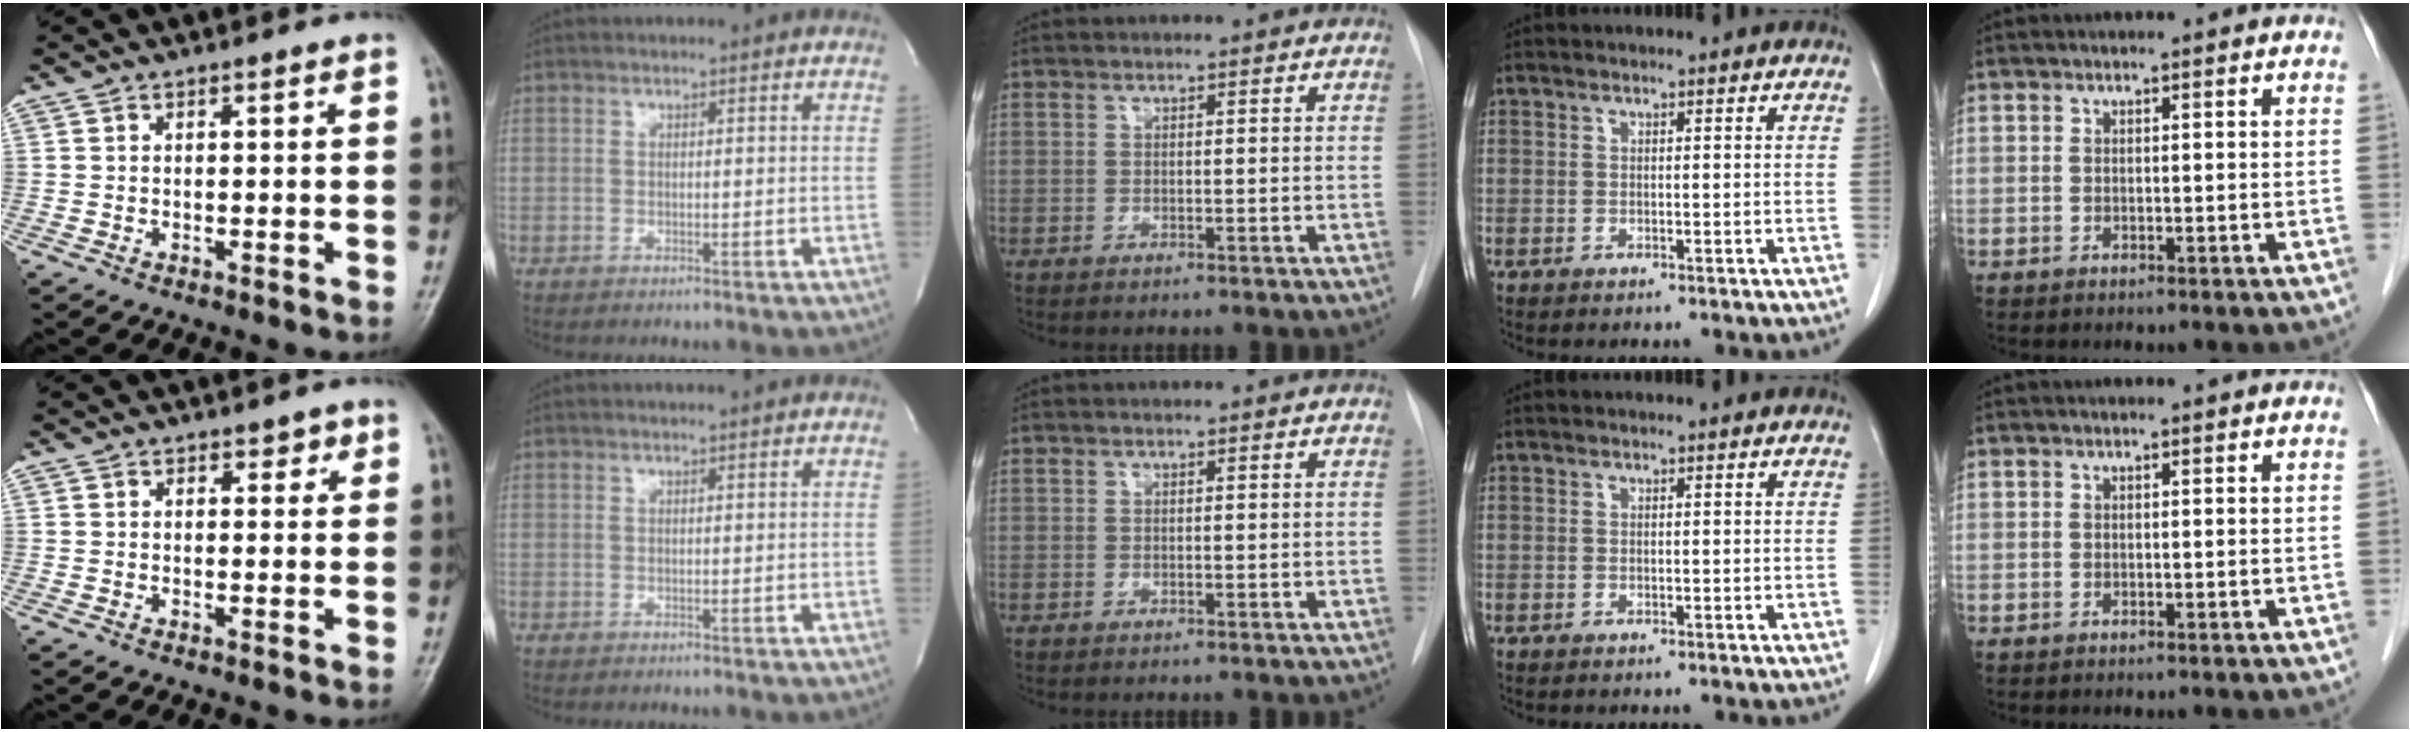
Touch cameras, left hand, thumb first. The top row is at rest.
{"thumb": {"total": 2.1, "force": [1.1, 1.5, 1.0], "torque": [0.009, -0.002, 0.010]}, "index": {"total": 0.5, "force": [0.4, -0.2, 0.3], "torque": [-0.009, -0.006, 0.013]}}